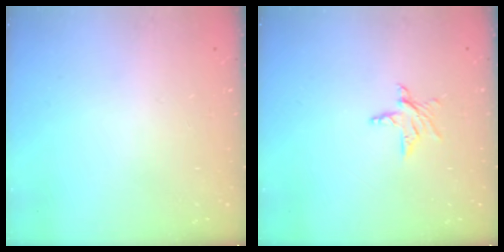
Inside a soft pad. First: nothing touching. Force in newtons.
{"total": 4.0, "press": 4.0, "slide": 0.3}